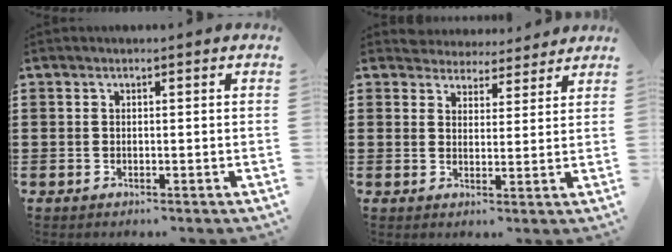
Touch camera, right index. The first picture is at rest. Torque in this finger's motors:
{"motor_torque": [0.70, 0.78, -0.02, -0.08]}